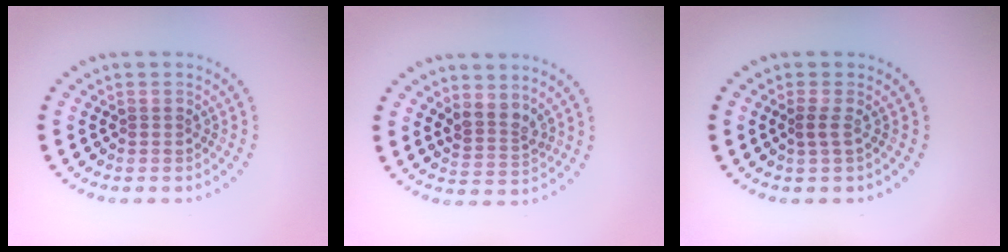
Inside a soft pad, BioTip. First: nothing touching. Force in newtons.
{"total": 2.4, "press": 1.8, "slide": 1.5}
{"total": 1.0, "press": 0.8, "slide": 0.5}